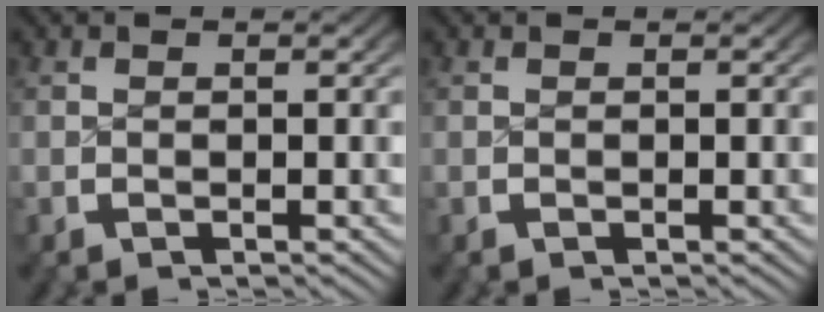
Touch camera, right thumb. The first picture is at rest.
{"total": 0.0}